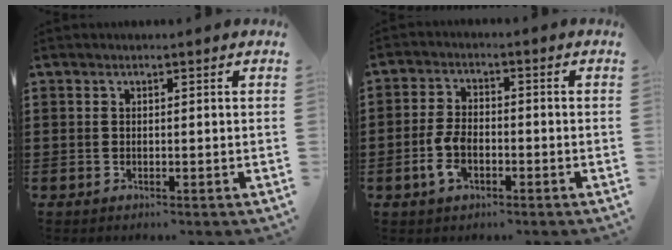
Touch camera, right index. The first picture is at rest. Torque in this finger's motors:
{"motor_torque": [1.26, 0.87, 0.42, 0.18]}